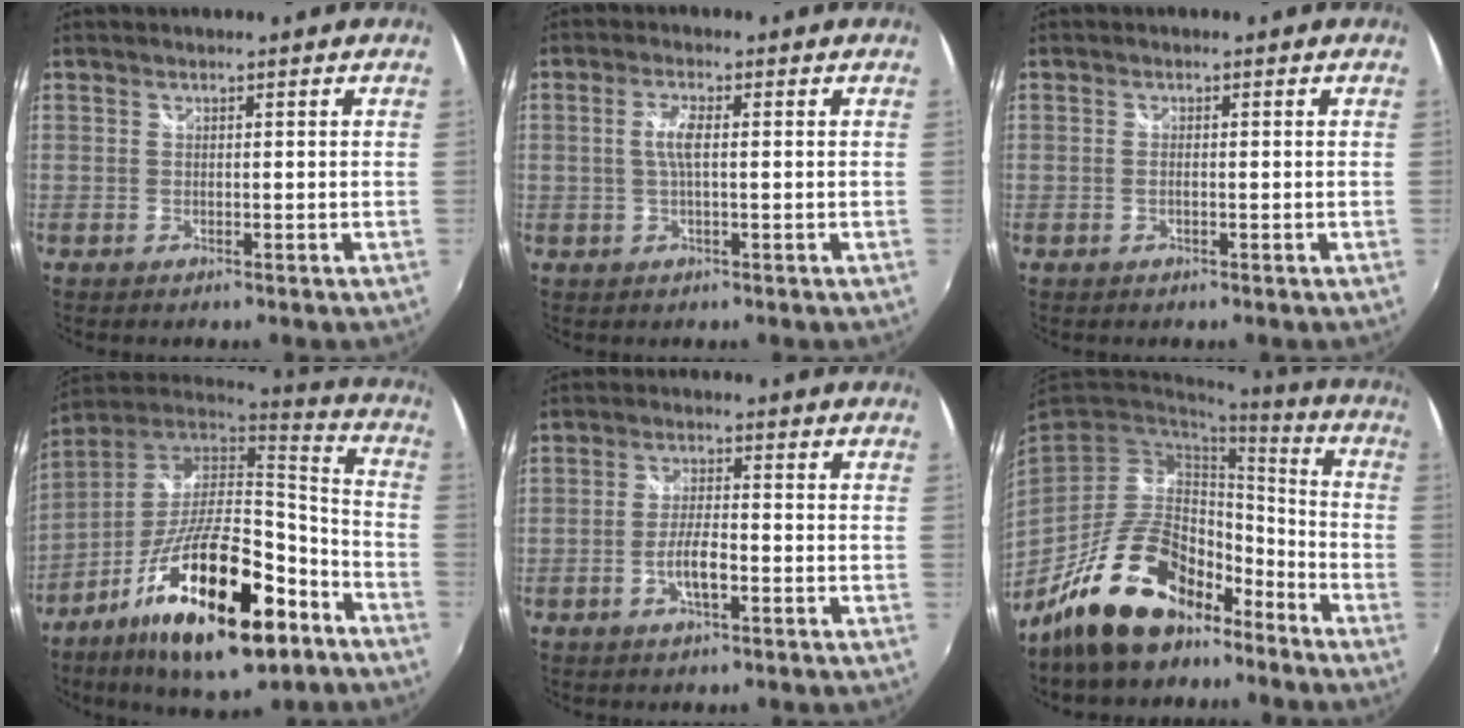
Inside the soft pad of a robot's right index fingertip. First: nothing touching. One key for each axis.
{"total": 3.4, "fx": 0.2, "fy": 0.6, "fz": 3.3, "tx": -0.067, "ty": 0.006, "tz": 0.006}
{"total": 0.7, "fx": -0.3, "fy": 0.3, "fz": 0.6, "tx": -0.015, "ty": 0.001, "tz": -0.005}
{"total": 27.0, "fx": -14.2, "fy": 9.7, "fz": 20.8, "tx": -0.361, "ty": -0.019, "tz": -0.229}
{"total": 4.9, "fx": -2.1, "fy": 1.2, "fz": 4.3, "tx": -0.088, "ty": 0.002, "tz": -0.036}
{"total": 19.0, "fx": -13.7, "fy": 9.2, "fz": 9.4, "tx": -0.179, "ty": 0.033, "tz": -0.214}